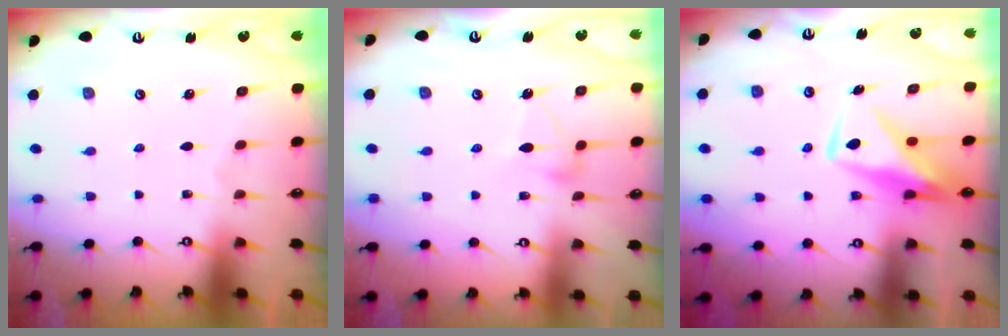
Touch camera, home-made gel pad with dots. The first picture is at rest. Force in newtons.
{"total": 6.0, "press": 6.0, "slide": 0.4}
{"total": 11.1, "press": 11.1, "slide": 1.0}